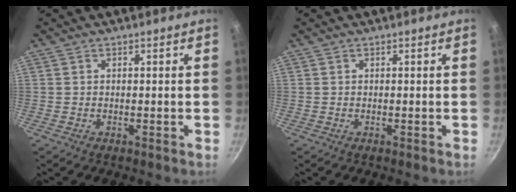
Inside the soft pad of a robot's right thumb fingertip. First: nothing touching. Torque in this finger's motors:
{"motor_torque": [-0.06, -0.06, 0.10, 0.00, 0.00]}